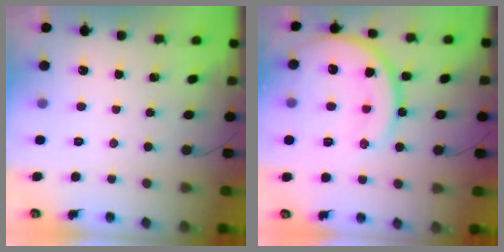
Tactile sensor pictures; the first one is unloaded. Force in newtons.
{"total": 20.9, "press": 20.8, "slide": 2.1}